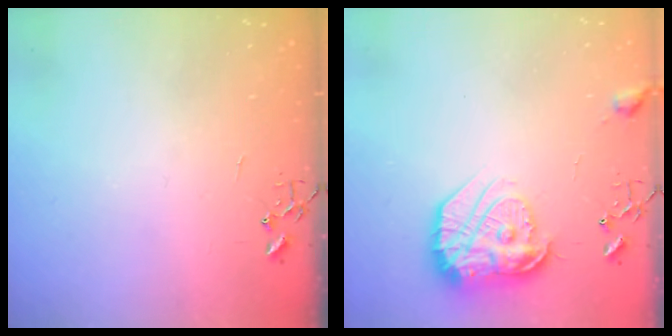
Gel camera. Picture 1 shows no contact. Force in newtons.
{"total": 17.9, "press": 17.8, "slide": 1.2}